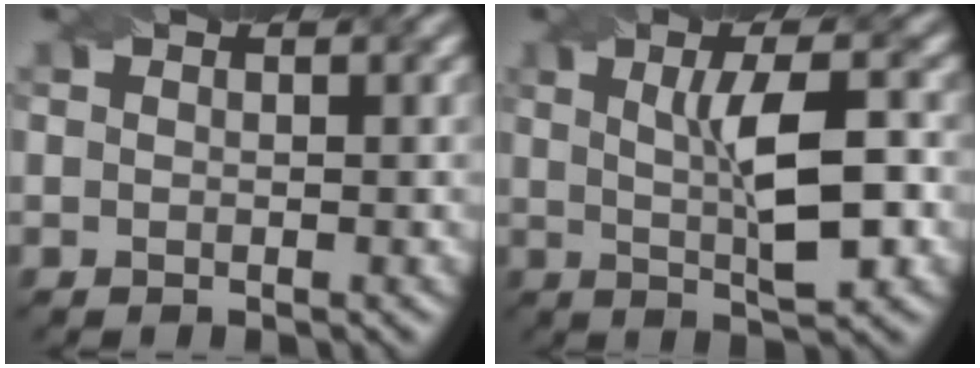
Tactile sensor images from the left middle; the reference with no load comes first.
{"total": 6.8, "force": [0.5, 1.7, 6.5], "torque": [-0.100, 0.007, 0.011]}